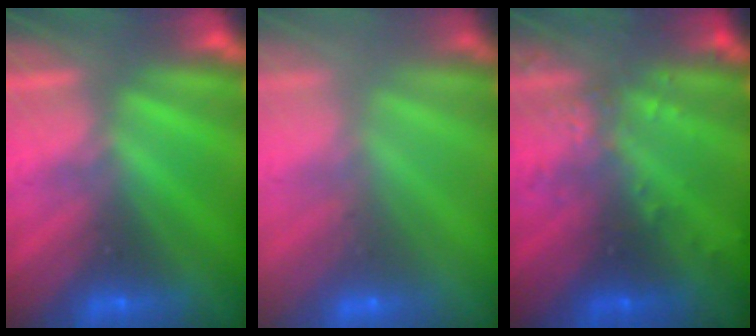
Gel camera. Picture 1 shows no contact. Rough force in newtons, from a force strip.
{"total": 2.4}
{"total": 2.9}